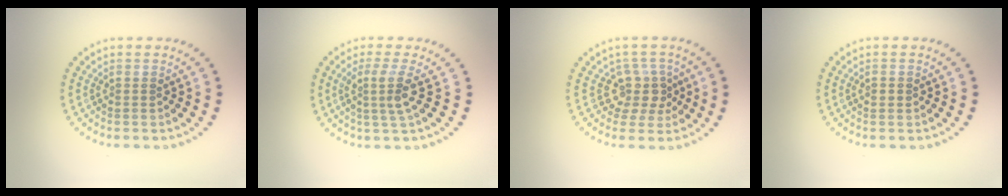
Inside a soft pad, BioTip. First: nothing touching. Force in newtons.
{"total": 2.6, "press": 2.0, "slide": 1.8}
{"total": 2.9, "press": 2.2, "slide": 1.9}
{"total": 1.1, "press": 1.1, "slide": 0.1}